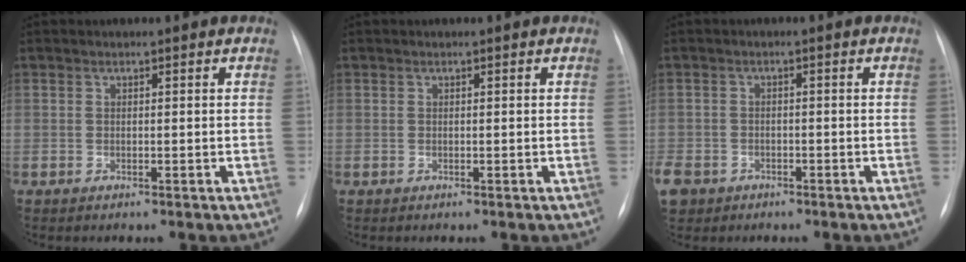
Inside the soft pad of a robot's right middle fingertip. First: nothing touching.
{"total": 0.0}
{"total": 8.7, "force": [-4.7, 6.8, 2.8], "torque": [-0.094, -0.003, -0.073]}